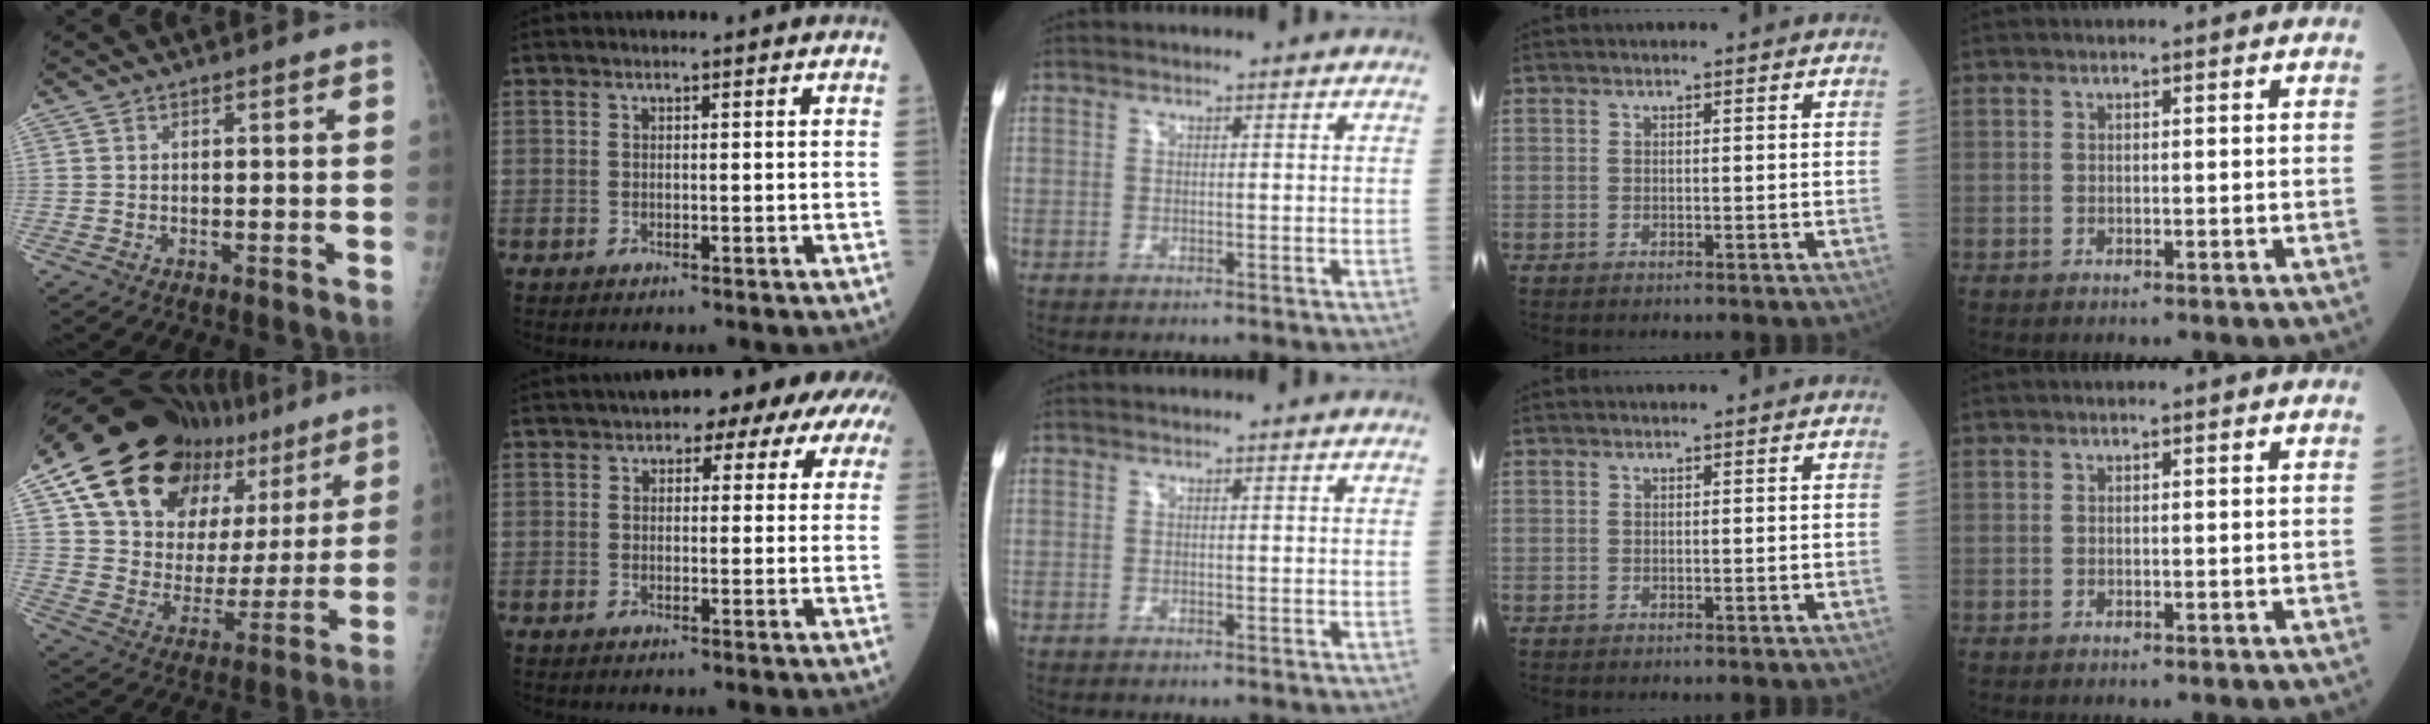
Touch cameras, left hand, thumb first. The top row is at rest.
{"thumb": {"total": 24.7, "force": [15.7, 14.2, 12.8], "torque": [-0.160, -0.037, 0.253]}, "index": {"total": 11.1, "force": [6.5, 4.6, 7.8], "torque": [-0.084, 0.040, 0.067]}}